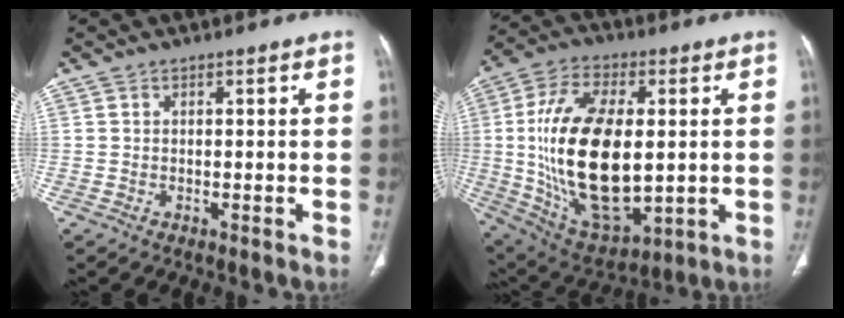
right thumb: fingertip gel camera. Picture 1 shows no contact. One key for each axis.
{"total": 24.8, "fx": 0.6, "fy": 12.7, "fz": 21.2, "tx": -0.396, "ty": -0.011, "tz": 0.028}